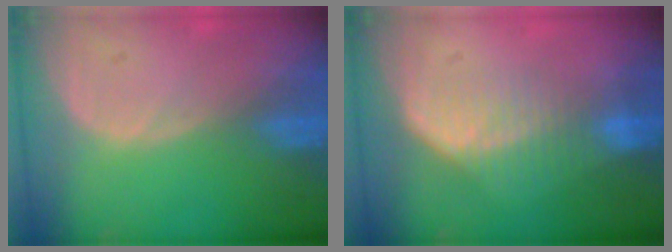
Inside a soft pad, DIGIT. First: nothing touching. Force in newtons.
{"total": 6.3, "press": 5.8, "slide": 2.4}